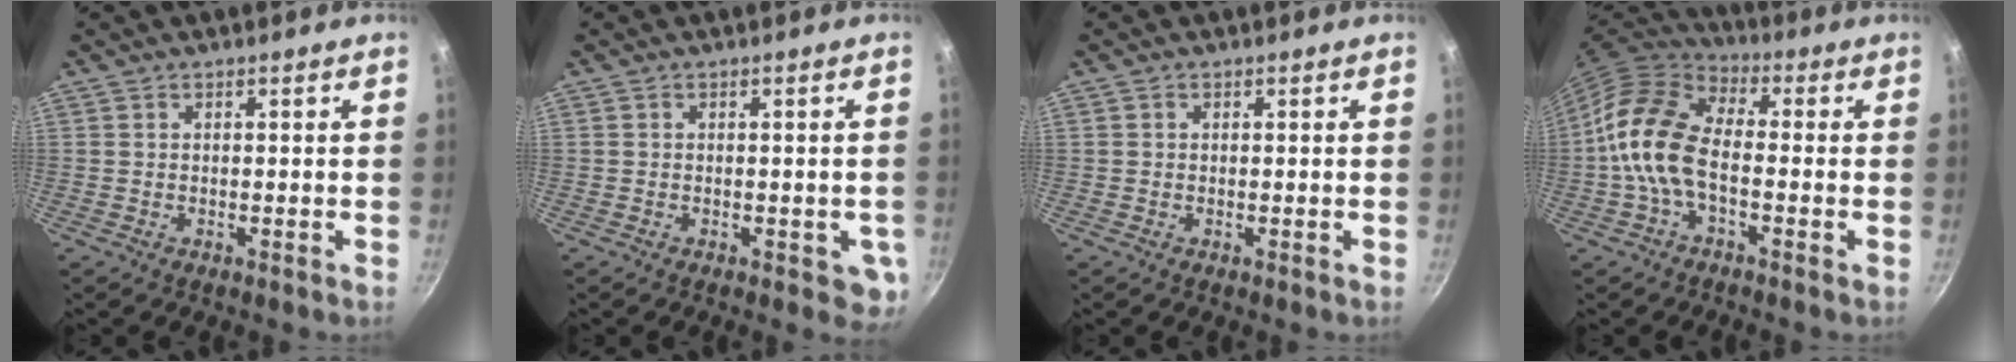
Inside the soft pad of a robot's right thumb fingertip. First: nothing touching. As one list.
[{"total": 4.5, "force": [-1.1, 2.6, 3.5], "torque": [-0.016, -0.003, -0.012]}, {"total": 0.0}, {"total": 12.5, "force": [-2.5, 6.9, 10.1], "torque": [-0.182, 0.037, -0.067]}]